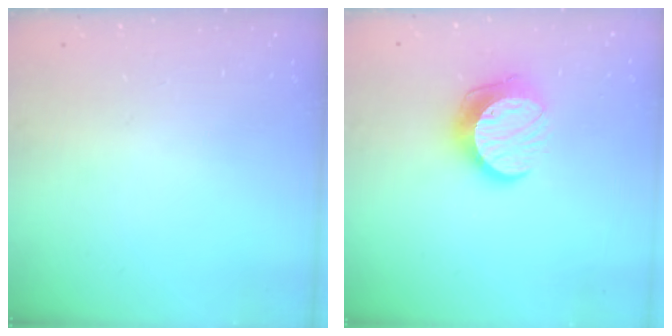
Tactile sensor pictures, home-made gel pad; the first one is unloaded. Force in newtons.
{"total": 11.4, "press": 11.4, "slide": 0.5}